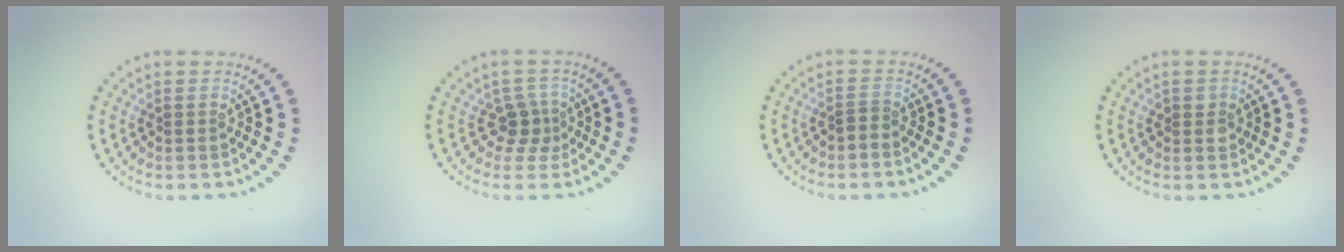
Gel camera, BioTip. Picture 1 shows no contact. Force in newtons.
{"total": 2.3, "press": 1.7, "slide": 1.6}
{"total": 0.7, "press": 0.4, "slide": 0.5}
{"total": 1.2, "press": 1.1, "slide": 0.5}